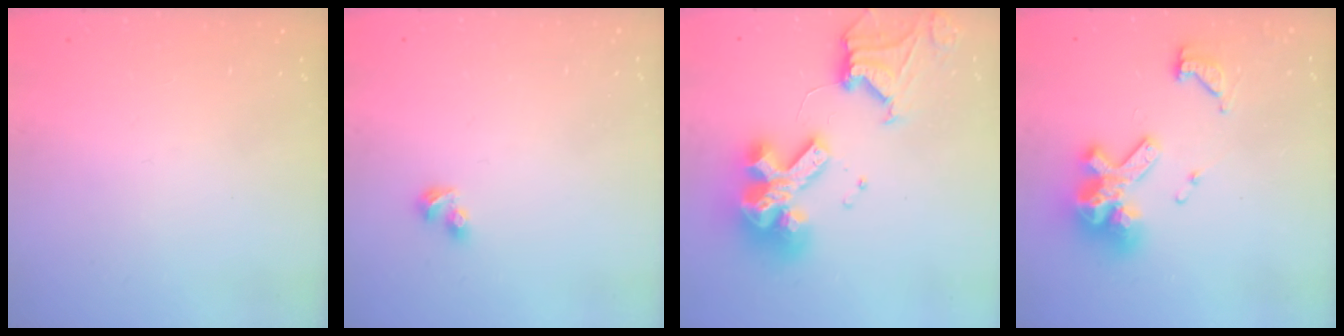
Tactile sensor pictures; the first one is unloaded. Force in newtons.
{"total": 3.8, "press": 3.8, "slide": 0.3}
{"total": 21.2, "press": 21.1, "slide": 2.3}
{"total": 14.4, "press": 14.4, "slide": 1.6}